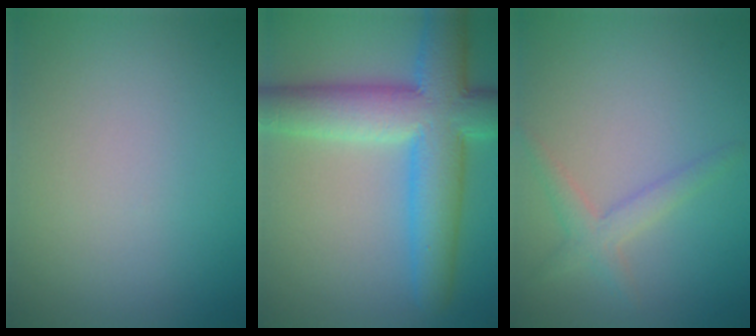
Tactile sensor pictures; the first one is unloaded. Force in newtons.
{"total": 9.8, "press": 9.8, "slide": 0.2}
{"total": 2.2, "press": 2.2, "slide": 0.1}